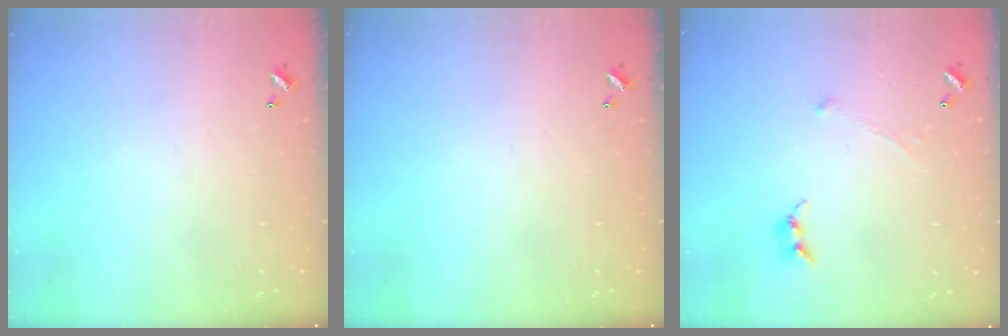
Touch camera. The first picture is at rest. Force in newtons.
{"total": 0.0}
{"total": 0.6, "press": 0.6, "slide": 0.3}